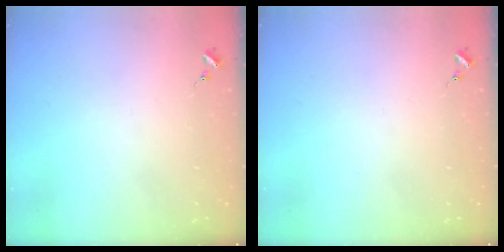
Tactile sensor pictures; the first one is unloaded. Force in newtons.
{"total": 0.0}